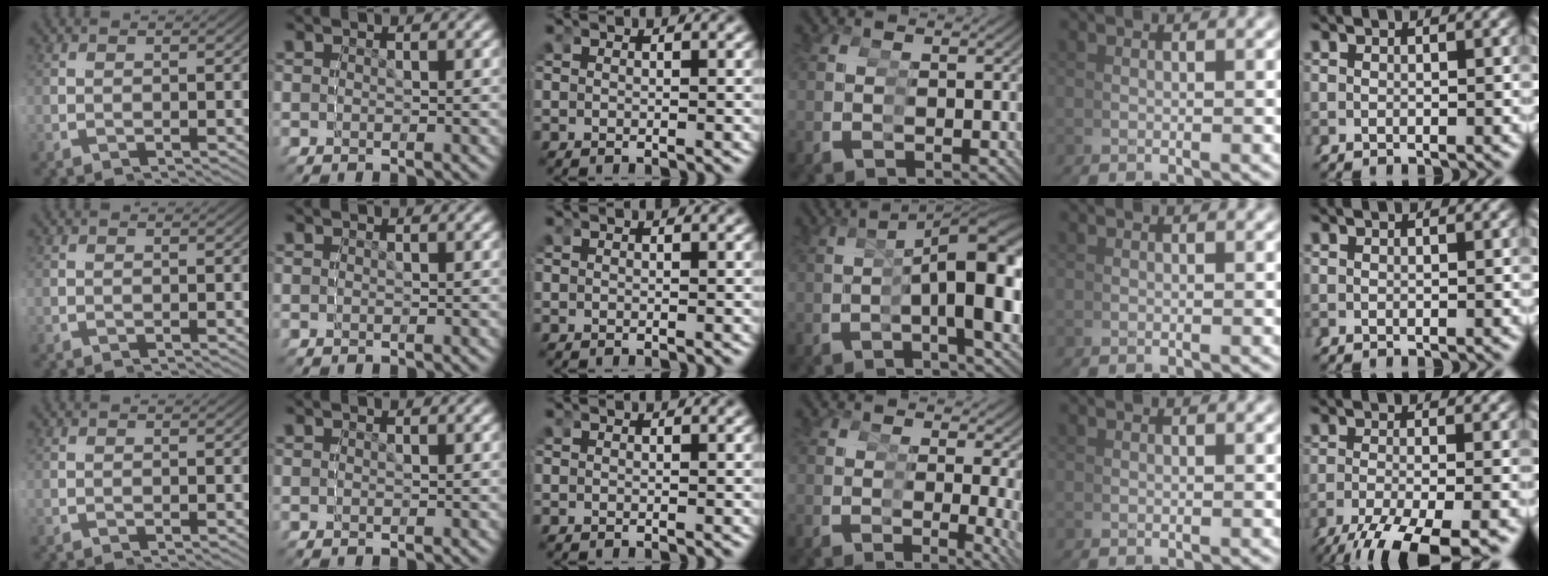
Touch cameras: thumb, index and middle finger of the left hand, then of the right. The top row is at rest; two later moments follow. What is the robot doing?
{"motion": "grasp_and_lifting", "object": "condiment"}